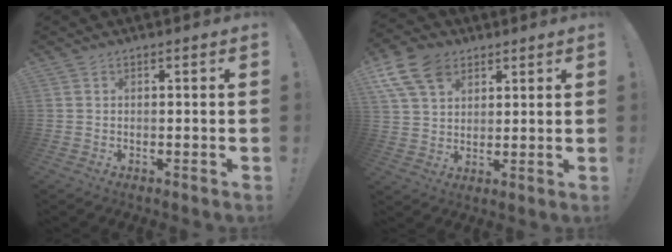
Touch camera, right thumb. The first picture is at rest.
{"total": 13.2, "force": [6.8, 9.0, 6.9], "torque": [-0.123, -0.029, 0.134]}